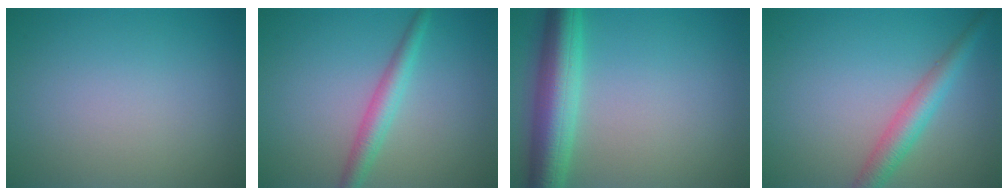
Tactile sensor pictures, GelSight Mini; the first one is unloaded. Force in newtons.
{"total": 2.7, "press": 2.7, "slide": 0.1}
{"total": 6.6, "press": 6.6, "slide": 0.2}
{"total": 3.4, "press": 3.4, "slide": 0.1}